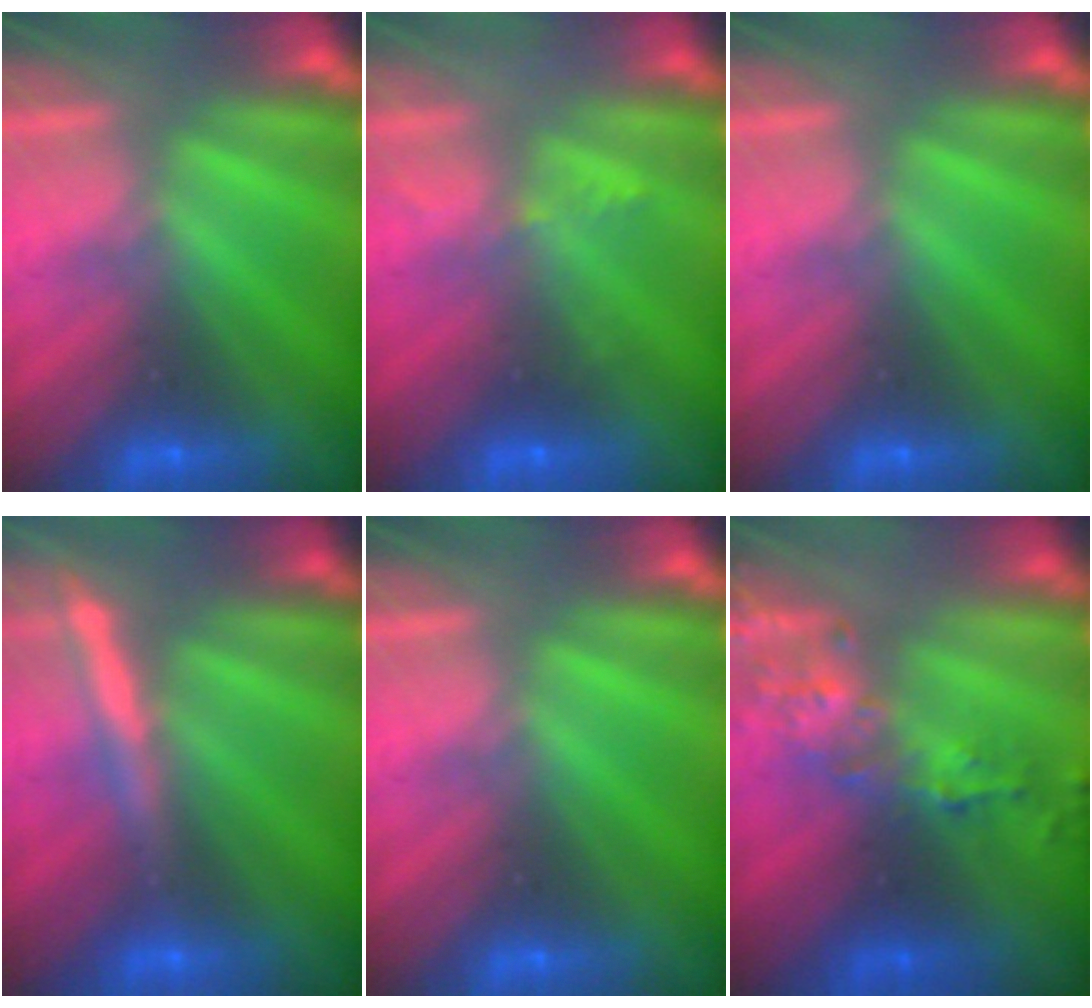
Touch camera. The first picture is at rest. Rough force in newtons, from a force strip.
{"total": 2.3}
{"total": 0.0}
{"total": 3.5}
{"total": 0.0}
{"total": 6.7}